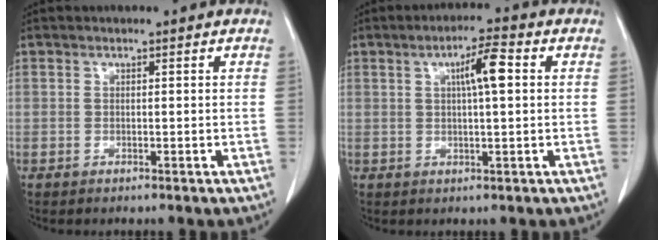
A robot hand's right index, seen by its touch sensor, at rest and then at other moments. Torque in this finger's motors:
{"motor_torque": [0.63, 0.14, 0.19, 0.04]}